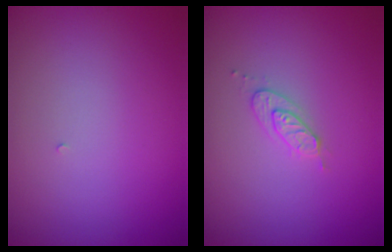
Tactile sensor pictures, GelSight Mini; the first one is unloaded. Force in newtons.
{"total": 1.7, "press": 1.6, "slide": 0.2}